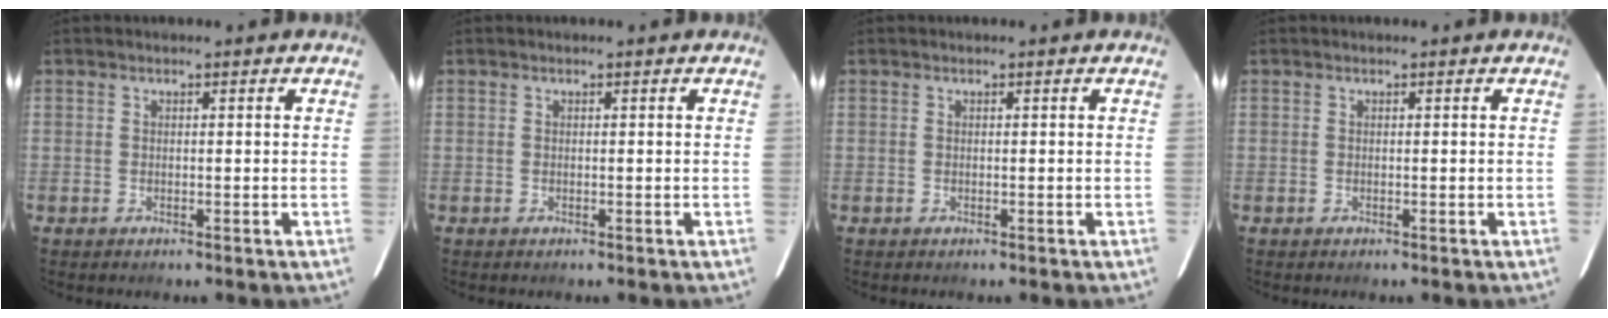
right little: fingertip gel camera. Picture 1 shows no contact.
{"total": 0.0}
{"total": 0.0}
{"total": 0.0}